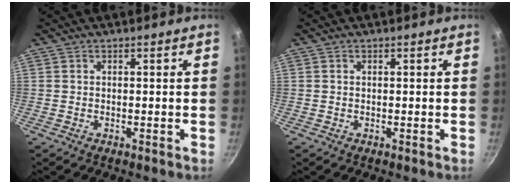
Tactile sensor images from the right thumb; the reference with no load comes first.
{"total": 0.0}